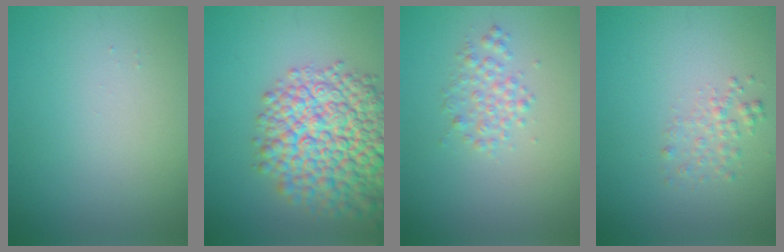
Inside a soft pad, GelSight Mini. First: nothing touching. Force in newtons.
{"total": 11.0, "press": 11.0, "slide": 0.5}
{"total": 1.9, "press": 1.9, "slide": 0.0}
{"total": 1.5, "press": 1.5, "slide": 0.0}